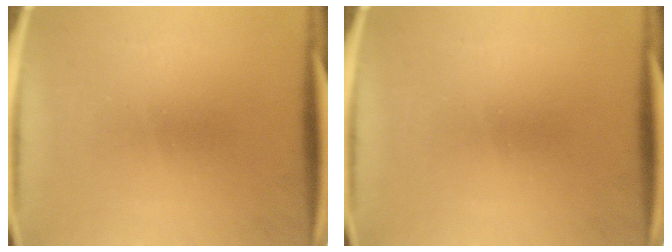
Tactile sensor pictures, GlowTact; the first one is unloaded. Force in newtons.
{"total": 0.0}